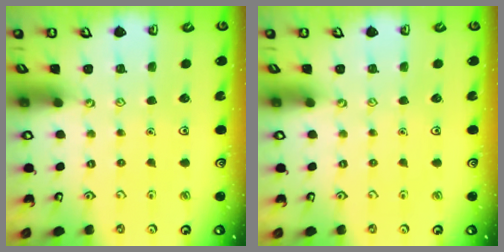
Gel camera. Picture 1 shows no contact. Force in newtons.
{"total": 0.0}